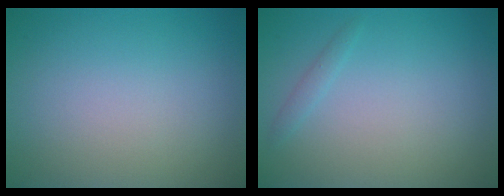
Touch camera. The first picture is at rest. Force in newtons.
{"total": 0.8, "press": 0.8, "slide": 0.1}